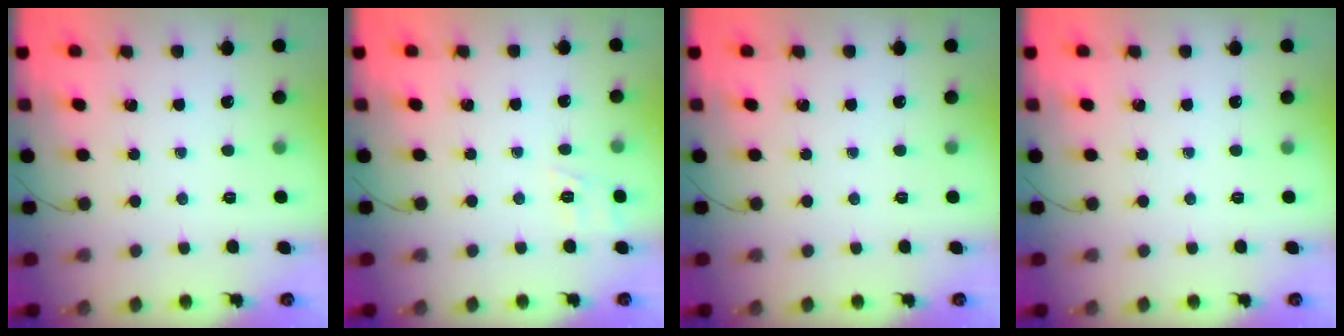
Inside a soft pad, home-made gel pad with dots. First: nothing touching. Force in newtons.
{"total": 2.9, "press": 2.3, "slide": 1.8}
{"total": 0.0}
{"total": 0.0}